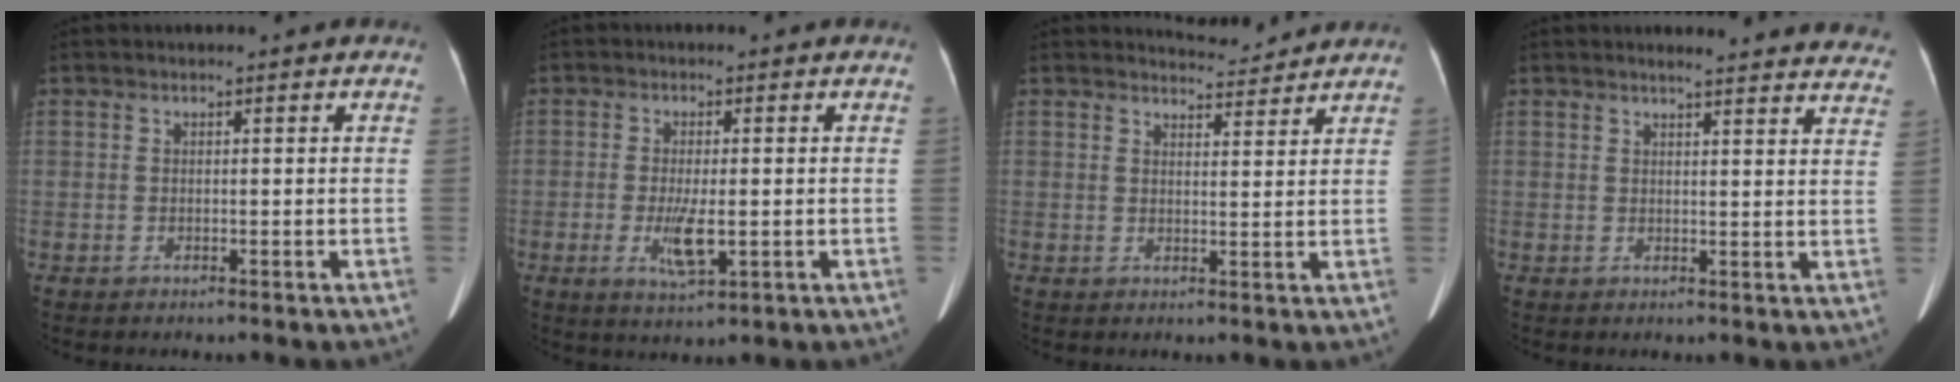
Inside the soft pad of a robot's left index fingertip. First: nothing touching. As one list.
[{"total": 4.7, "force": [-1.1, 1.3, 4.4], "torque": [-0.089, -0.011, -0.014]}, {"total": 3.8, "force": [3.8, 0.1, -0.4], "torque": [-0.007, -0.003, 0.056]}, {"total": 17.6, "force": [16.9, 1.7, 4.7], "torque": [-0.037, -0.055, 0.172]}]